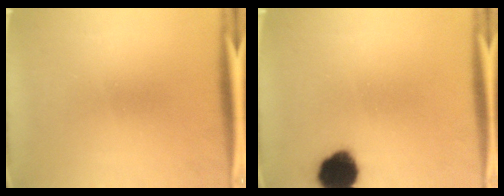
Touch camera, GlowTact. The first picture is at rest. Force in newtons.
{"total": 11.4}